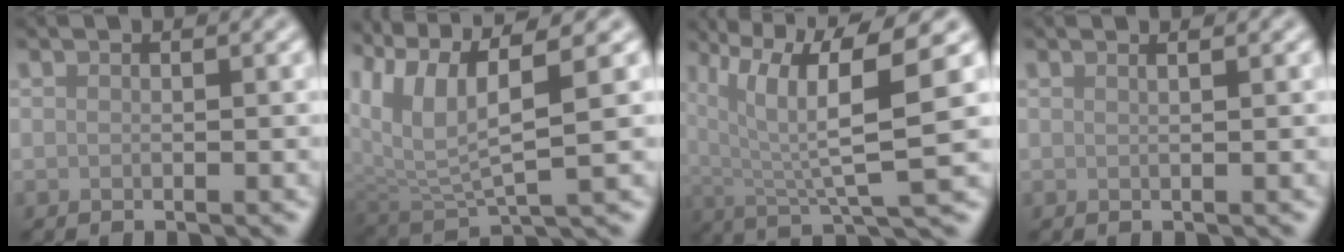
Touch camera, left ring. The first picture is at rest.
{"total": 7.1, "force": [3.0, 2.1, 6.0], "torque": [-0.131, 0.001, 0.062]}
{"total": 8.8, "force": [3.4, 1.9, 7.9], "torque": [-0.142, 0.010, 0.062]}
{"total": 1.0, "force": [0.7, 0.4, 0.6], "torque": [-0.002, -0.001, 0.000]}